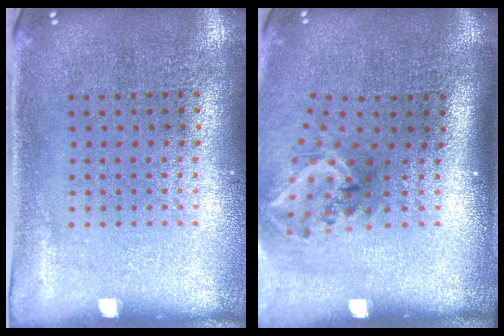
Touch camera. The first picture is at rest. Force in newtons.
{"total": 2.1, "press": 1.3, "slide": 1.6}